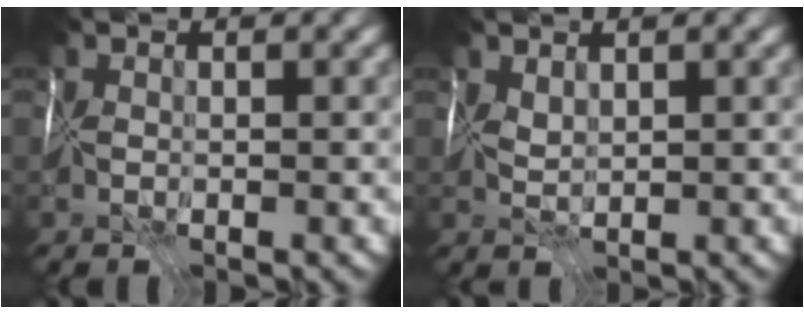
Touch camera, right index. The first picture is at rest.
{"total": 1.5, "force": [1.1, -0.9, -0.4], "torque": [0.009, 0.002, 0.028]}